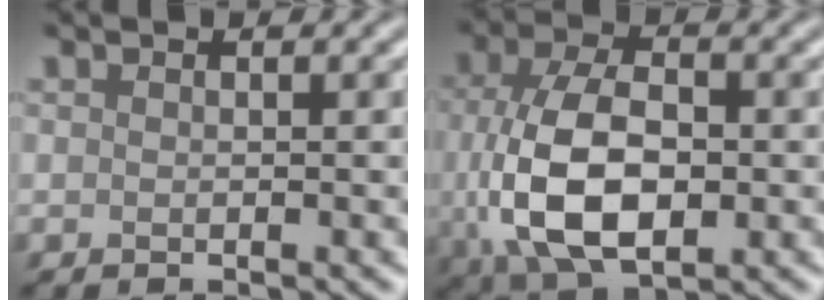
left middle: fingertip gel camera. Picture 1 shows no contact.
{"total": 9.7, "force": [-1.0, 5.9, 7.7], "torque": [-0.170, -0.009, -0.010]}